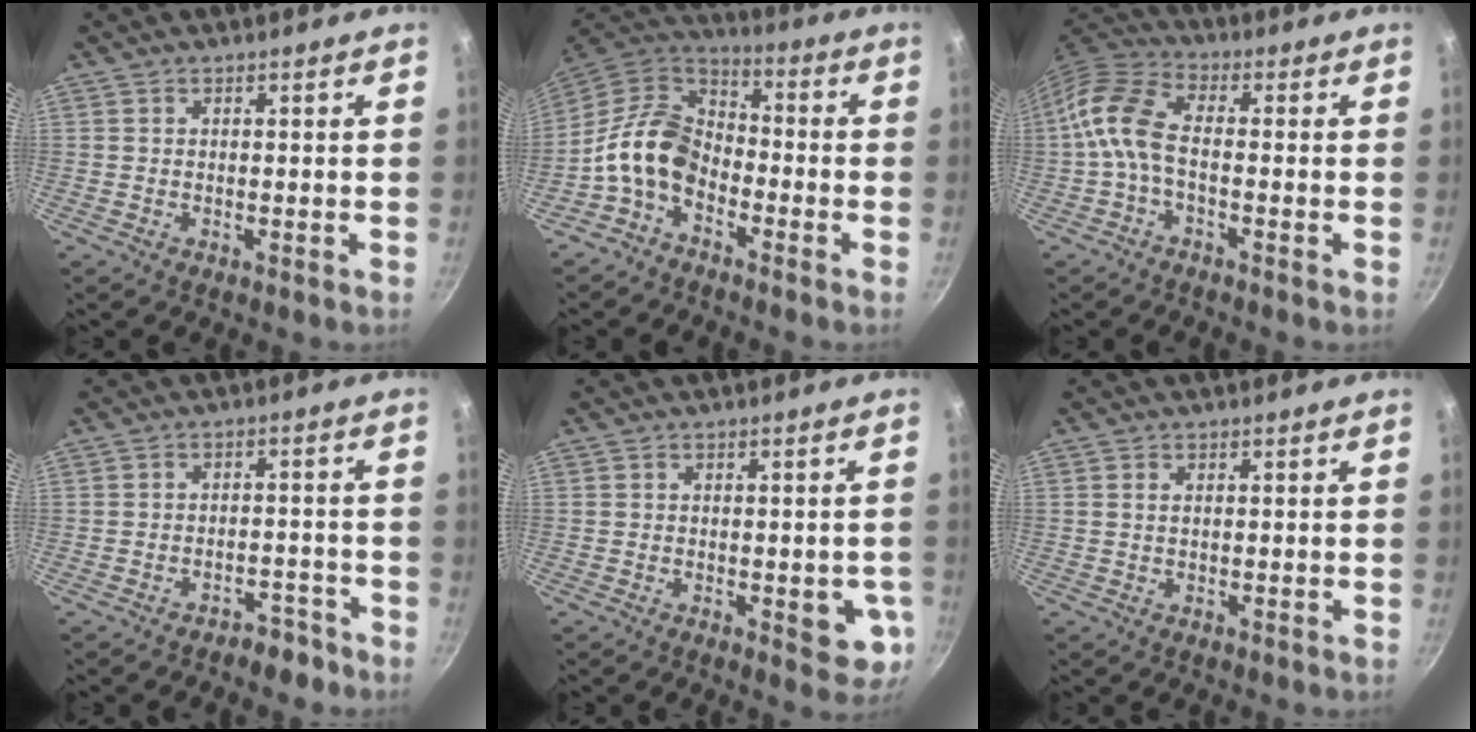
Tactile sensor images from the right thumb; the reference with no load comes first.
{"total": 12.1, "force": [-4.7, 8.1, 7.6], "torque": [-0.125, 0.059, -0.116]}
{"total": 8.7, "force": [-1.7, 4.4, 7.4], "torque": [-0.159, 0.032, -0.054]}
{"total": 4.0, "force": [-3.2, 2.0, 1.3], "torque": [0.005, 0.043, -0.033]}
{"total": 6.4, "force": [-1.4, 3.0, 5.5], "torque": [-0.046, -0.002, -0.017]}
{"total": 1.0, "force": [0.2, 0.6, 0.7], "torque": [-0.013, 0.002, 0.003]}